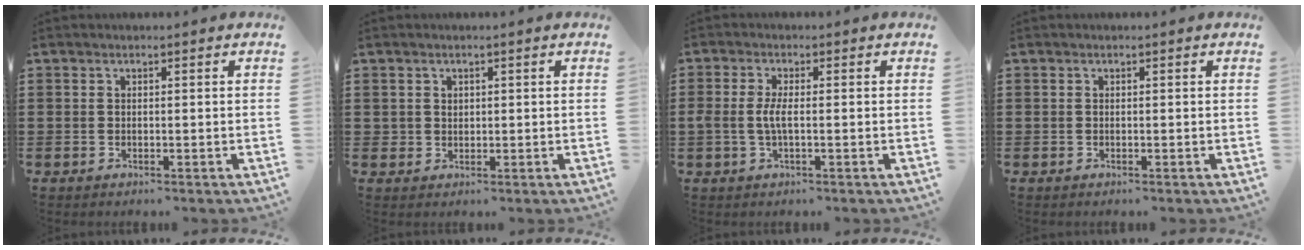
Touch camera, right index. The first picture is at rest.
{"total": 1.4, "force": [0.7, 1.2, 0.1], "torque": [-0.006, 0.006, 0.014]}
{"total": 3.2, "force": [-0.4, 0.9, 3.1], "torque": [-0.078, -0.006, -0.016]}
{"total": 0.0}